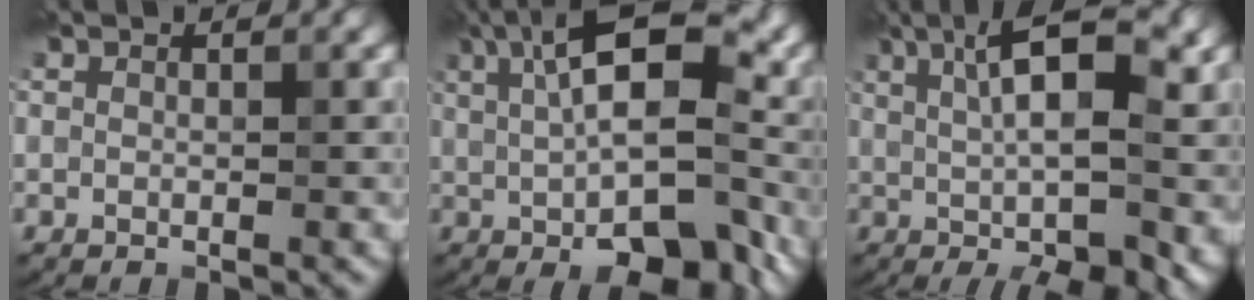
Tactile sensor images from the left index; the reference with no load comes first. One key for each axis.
{"total": 13.8, "fx": -0.2, "fy": 5.7, "fz": 12.6, "tx": -0.164, "ty": 0.007, "tz": 0.003}
{"total": 11.2, "fx": 1.3, "fy": 3.1, "fz": 10.7, "tx": -0.129, "ty": 0.015, "tz": 0.015}